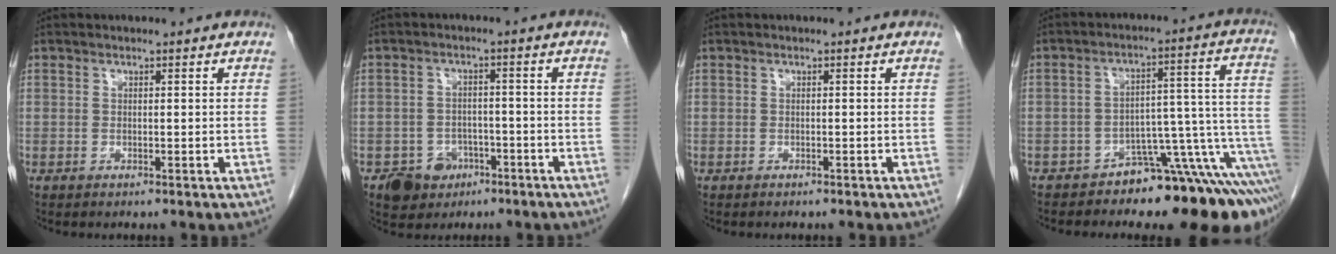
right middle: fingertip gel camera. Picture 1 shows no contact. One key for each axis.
{"total": 5.6, "fx": -3.2, "fy": 4.4, "fz": 1.4, "tx": -0.021, "ty": 0.009, "tz": -0.040}
{"total": 1.6, "fx": -1.4, "fy": 0.5, "fz": 0.7, "tx": -0.017, "ty": -0.002, "tz": -0.013}
{"total": 12.3, "fx": -9.0, "fy": 2.5, "fz": 8.0, "tx": -0.041, "ty": 0.073, "tz": -0.125}